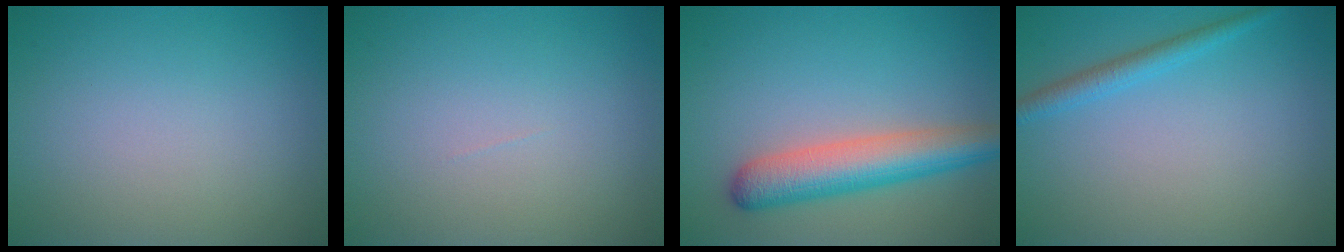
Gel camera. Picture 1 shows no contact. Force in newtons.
{"total": 0.0}
{"total": 5.7, "press": 5.7, "slide": 0.2}
{"total": 1.9, "press": 1.9, "slide": 0.1}